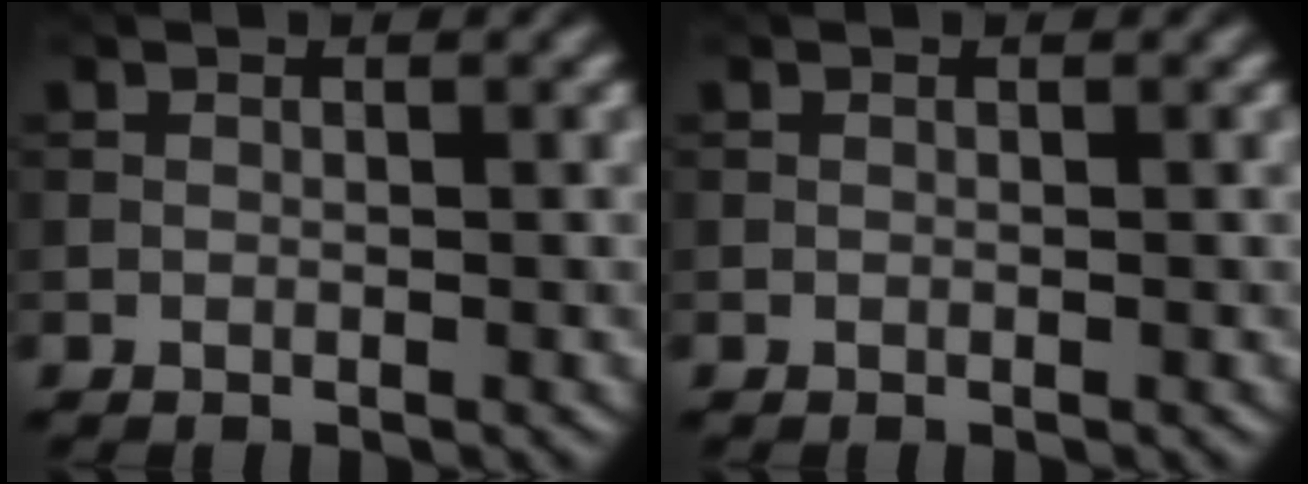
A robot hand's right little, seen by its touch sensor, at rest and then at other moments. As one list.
[{"total": 0.0}]